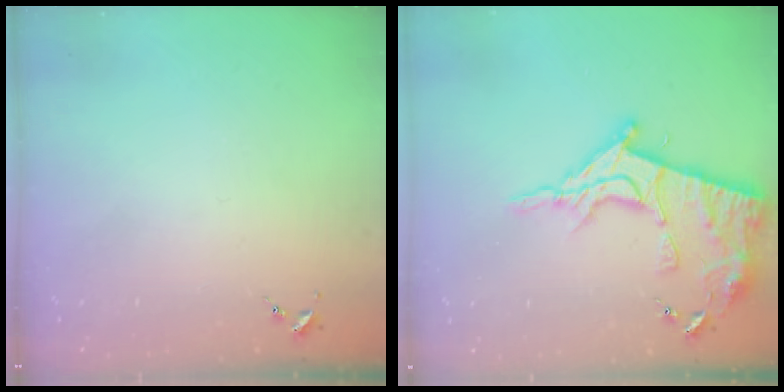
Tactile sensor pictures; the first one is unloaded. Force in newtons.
{"total": 16.7, "press": 16.7, "slide": 1.6}